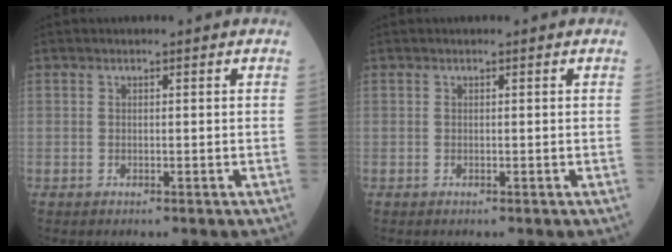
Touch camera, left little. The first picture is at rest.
{"total": 0.0}